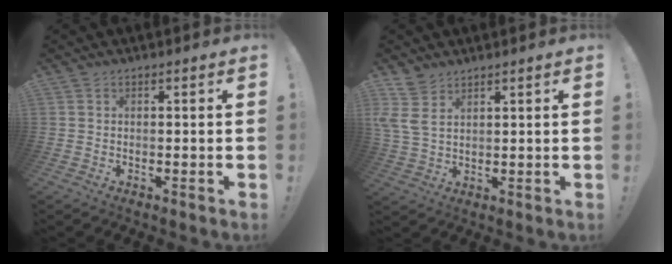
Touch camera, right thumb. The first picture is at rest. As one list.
[{"total": 6.5, "force": [3.8, 3.7, 3.9], "torque": [-0.080, -0.012, 0.076]}]